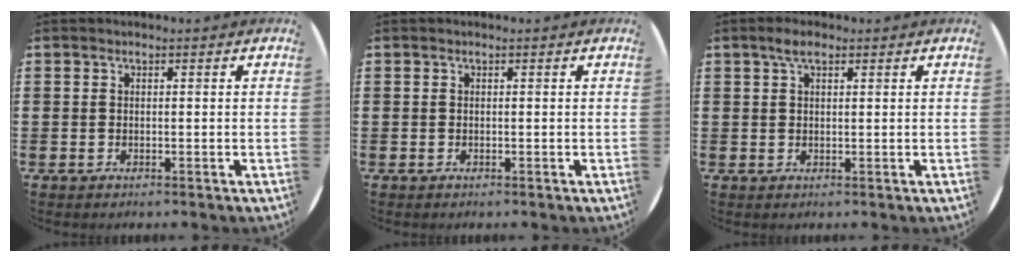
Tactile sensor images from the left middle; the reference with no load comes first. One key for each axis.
{"total": 0.0}
{"total": 2.5, "fx": 1.6, "fy": 1.0, "fz": 1.6, "tx": -0.027, "ty": 0.003, "tz": 0.027}